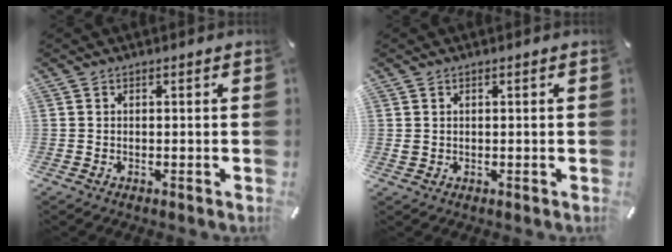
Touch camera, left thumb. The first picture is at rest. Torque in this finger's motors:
{"motor_torque": [0.15, 0.07, 0.04, -0.02, 0.00]}